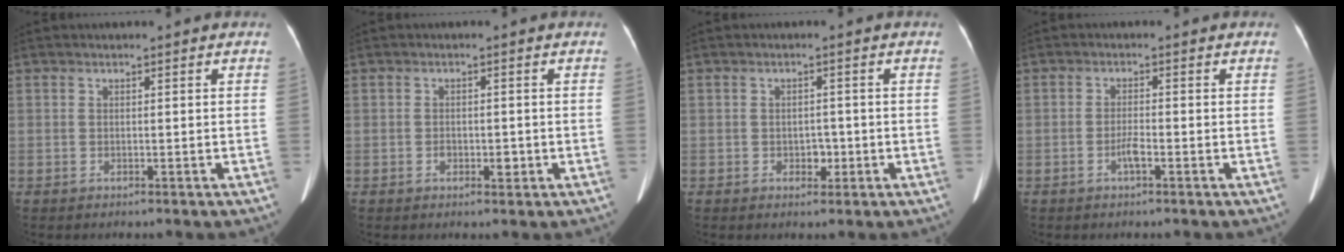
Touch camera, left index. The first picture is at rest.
{"total": 1.9, "force": [-0.6, 1.2, 1.4], "torque": [-0.022, 0.002, -0.006]}
{"total": 1.9, "force": [-0.5, 1.4, 1.2], "torque": [-0.017, 0.002, -0.002]}
{"total": 2.0, "force": [-1.0, 0.2, 1.7], "torque": [-0.034, -0.001, -0.019]}